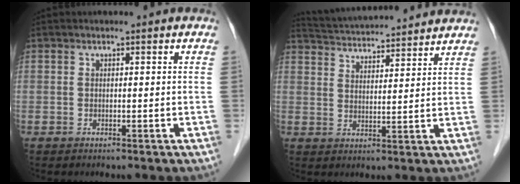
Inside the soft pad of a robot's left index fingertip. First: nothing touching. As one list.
[{"total": 14.9, "force": [14.0, 1.4, 4.8], "torque": [-0.090, 0.033, 0.209]}]